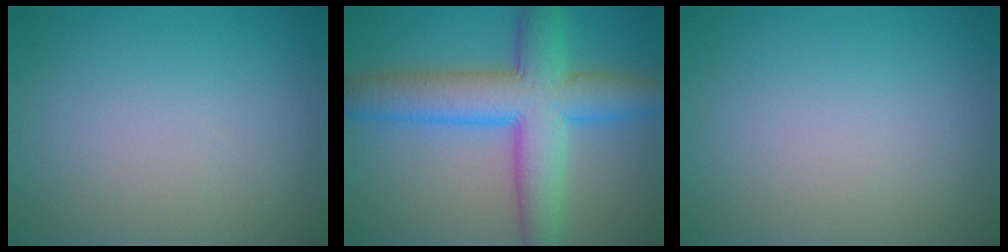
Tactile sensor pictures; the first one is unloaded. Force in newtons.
{"total": 8.9, "press": 8.9, "slide": 0.1}
{"total": 0.0}